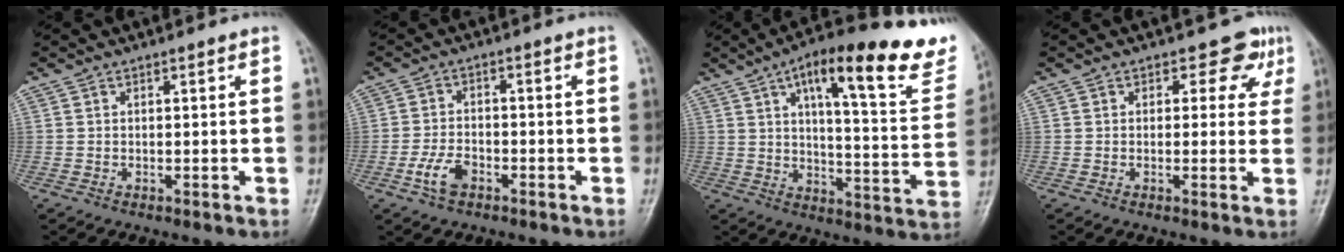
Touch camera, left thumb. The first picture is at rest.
{"total": 4.9, "force": [-2.5, 2.8, 3.1], "torque": [-0.062, 0.015, -0.050]}
{"total": 24.4, "force": [14.7, 6.8, 18.3], "torque": [-0.219, -0.040, 0.198]}
{"total": 4.8, "force": [2.4, 3.5, 2.3], "torque": [0.015, -0.003, 0.018]}